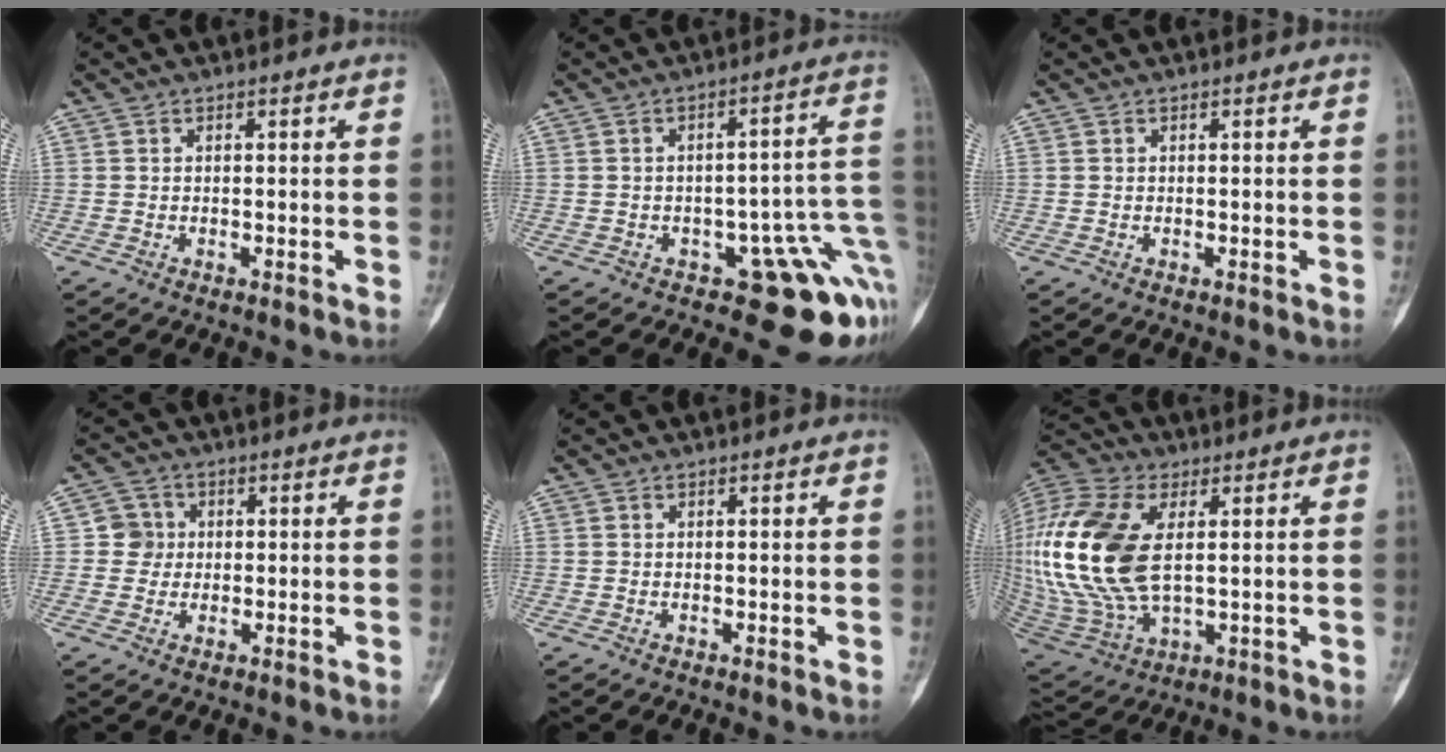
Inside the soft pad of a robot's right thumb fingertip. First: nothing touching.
{"total": 13.2, "force": [-4.4, 6.2, 10.8], "torque": [-0.075, 0.039, -0.048]}
{"total": 0.0}
{"total": 4.1, "force": [0.2, 4.0, 0.6], "torque": [0.025, 0.009, -0.003]}
{"total": 0.0}
{"total": 25.2, "force": [3.2, 14.1, 20.6], "torque": [-0.469, -0.012, 0.064]}